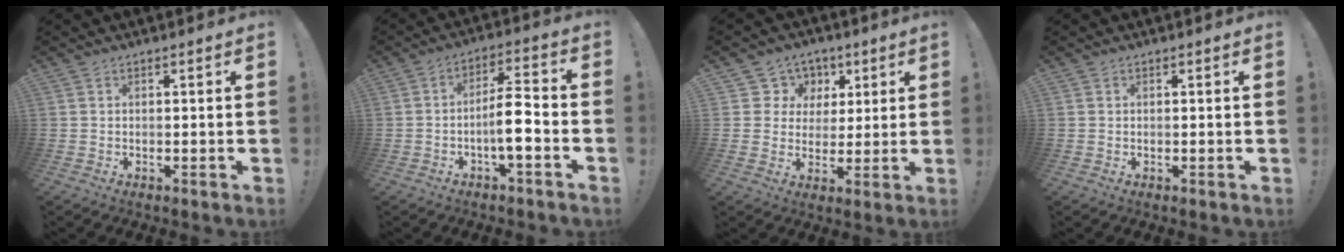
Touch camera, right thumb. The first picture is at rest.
{"total": 10.1, "force": [-3.0, 2.8, 9.2], "torque": [-0.172, 0.019, -0.056]}
{"total": 8.2, "force": [2.8, 7.5, 1.5], "torque": [-0.019, -0.019, 0.057]}
{"total": 0.0}